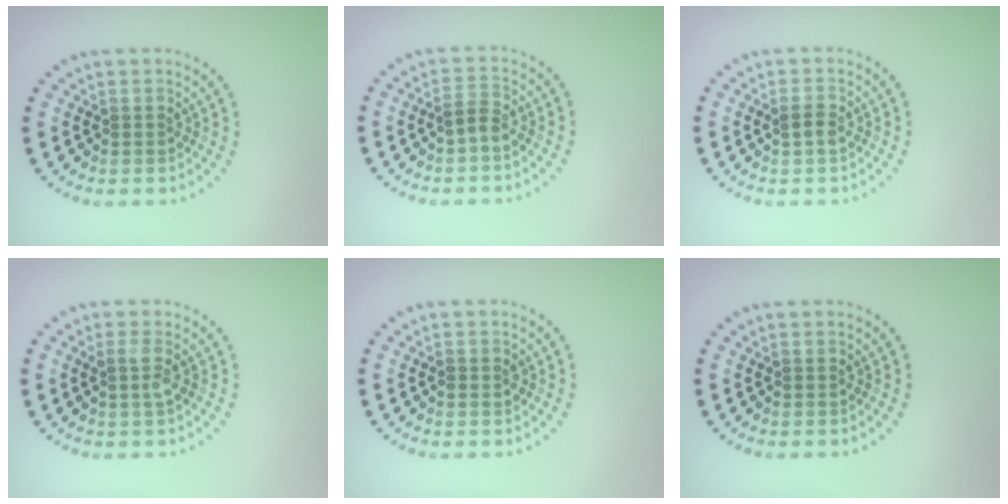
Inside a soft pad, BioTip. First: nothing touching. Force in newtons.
{"total": 1.2, "press": 1.0, "slide": 0.6}
{"total": 1.3, "press": 1.2, "slide": 0.4}
{"total": 1.2, "press": 1.1, "slide": 0.5}
{"total": 0.8, "press": 0.8, "slide": 0.1}
{"total": 0.0}